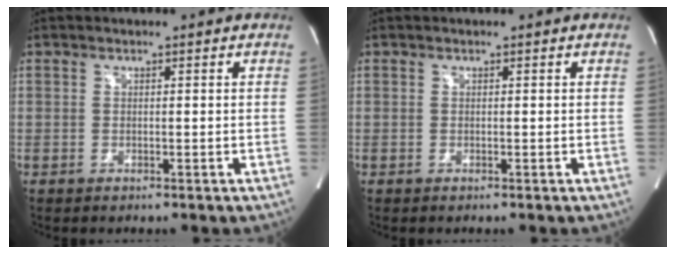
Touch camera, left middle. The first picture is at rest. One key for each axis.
{"total": 0.0}